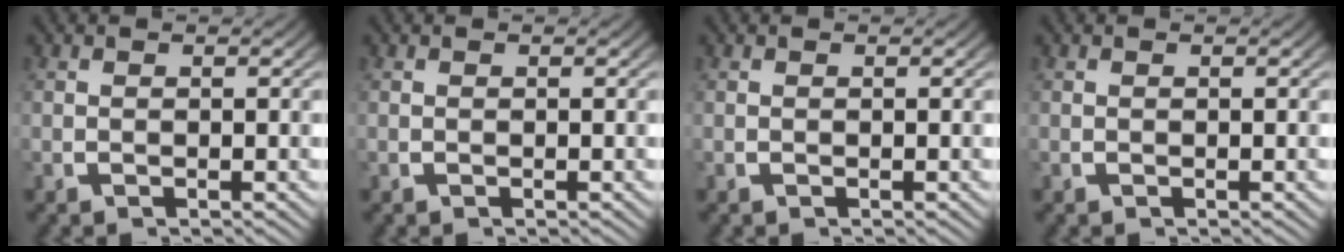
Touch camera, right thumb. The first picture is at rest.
{"total": 0.0}
{"total": 0.0}
{"total": 0.0}